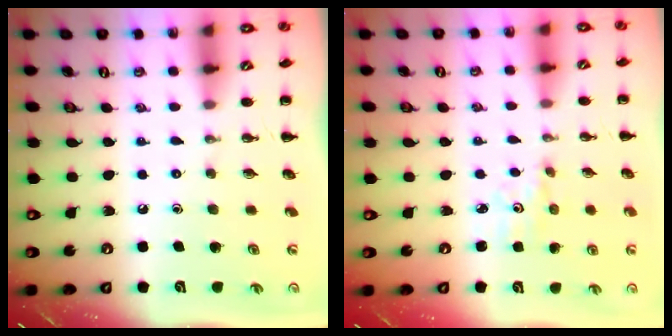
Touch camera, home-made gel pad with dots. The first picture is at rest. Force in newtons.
{"total": 2.6, "press": 2.4, "slide": 0.9}